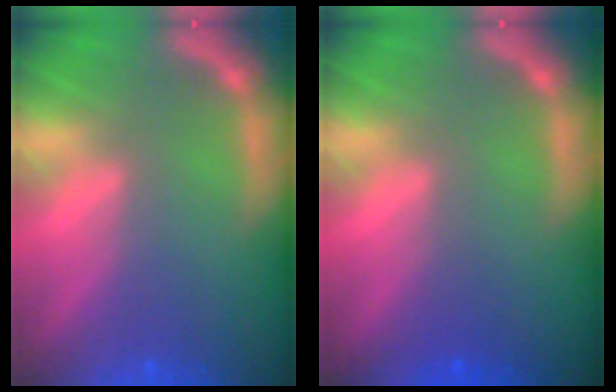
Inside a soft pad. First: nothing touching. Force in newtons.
{"total": 0.9}